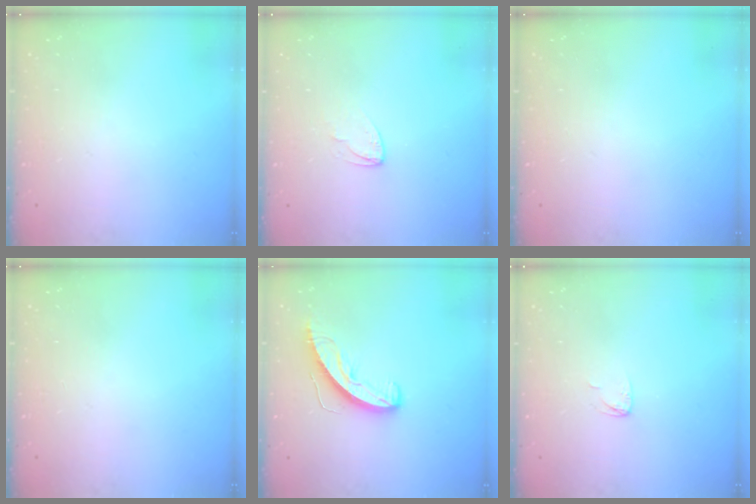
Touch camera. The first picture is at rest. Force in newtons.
{"total": 2.9, "press": 2.9, "slide": 0.2}
{"total": 0.0}
{"total": 0.0}
{"total": 8.6, "press": 8.6, "slide": 0.2}
{"total": 3.5, "press": 3.5, "slide": 0.2}